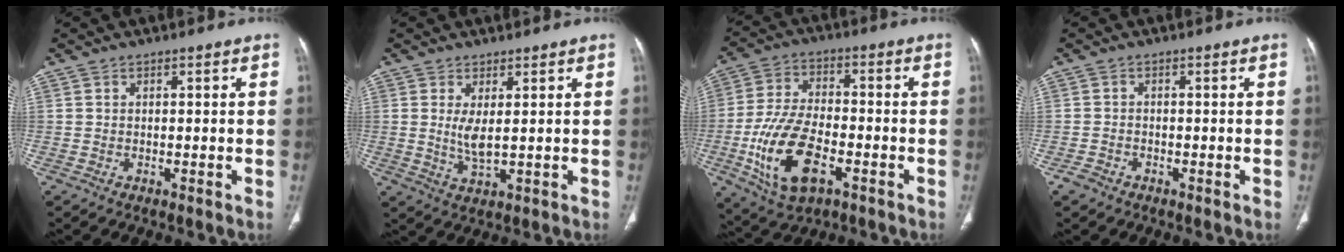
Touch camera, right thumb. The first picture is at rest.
{"total": 4.0, "force": [0.8, 1.1, 3.8], "torque": [-0.080, -0.017, 0.023]}
{"total": 15.7, "force": [-5.4, 8.0, 12.4], "torque": [-0.241, 0.014, -0.095]}
{"total": 1.8, "force": [-1.3, 1.1, 0.5], "torque": [-0.015, 0.003, -0.024]}